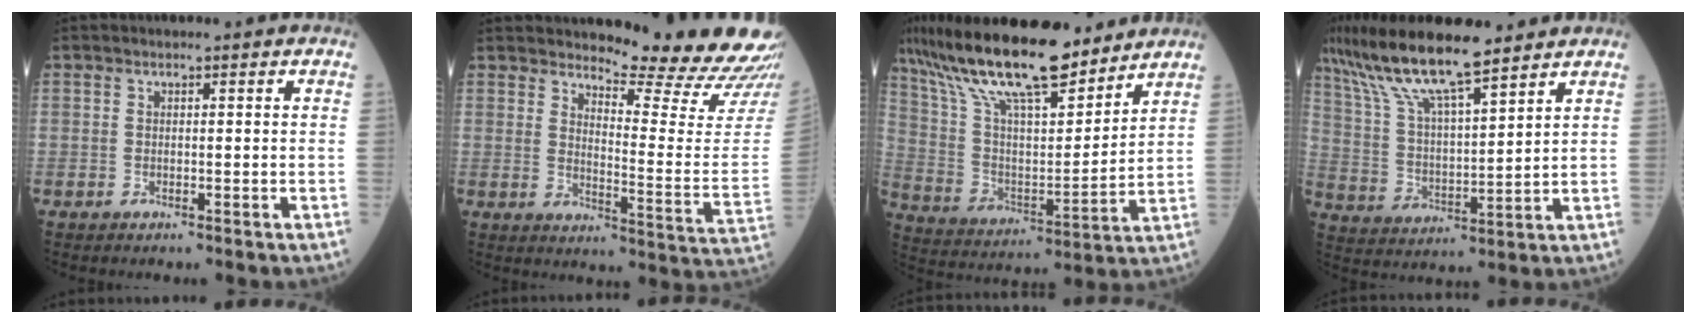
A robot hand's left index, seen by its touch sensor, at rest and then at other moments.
{"total": 16.7, "force": [16.0, -0.9, 4.7], "torque": [-0.072, -0.124, 0.188]}
{"total": 21.4, "force": [16.9, 4.9, 12.2], "torque": [-0.226, 0.020, 0.304]}
{"total": 14.3, "force": [11.4, 1.9, 8.5], "torque": [-0.171, 0.015, 0.214]}